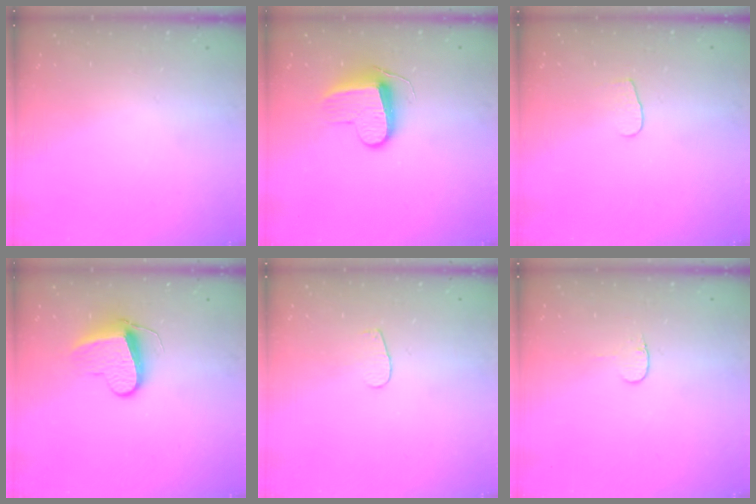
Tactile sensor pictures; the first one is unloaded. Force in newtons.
{"total": 9.6, "press": 9.6, "slide": 0.2}
{"total": 4.2, "press": 4.2, "slide": 0.4}
{"total": 10.3, "press": 10.2, "slide": 0.9}
{"total": 2.6, "press": 2.5, "slide": 0.3}
{"total": 3.4, "press": 3.3, "slide": 0.4}